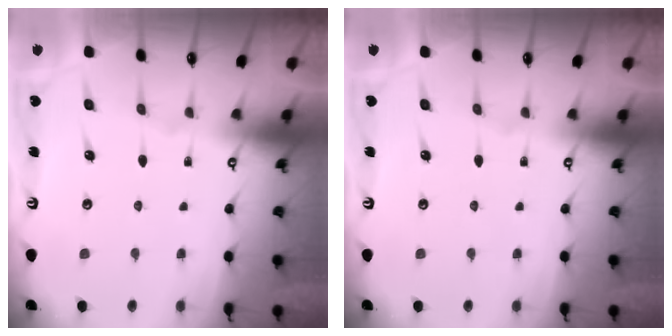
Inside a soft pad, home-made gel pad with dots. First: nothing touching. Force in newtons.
{"total": 0.0}